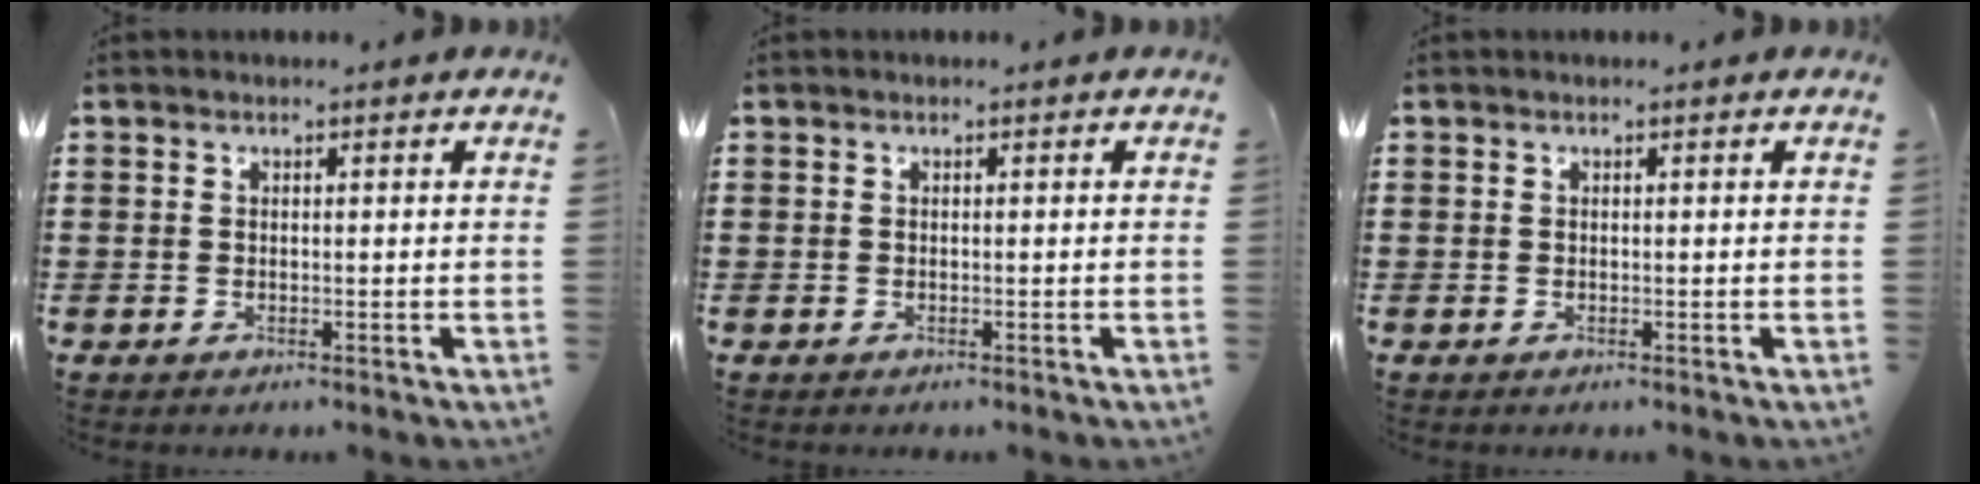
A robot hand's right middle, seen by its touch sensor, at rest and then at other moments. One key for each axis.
{"total": 0.0}
{"total": 0.0}